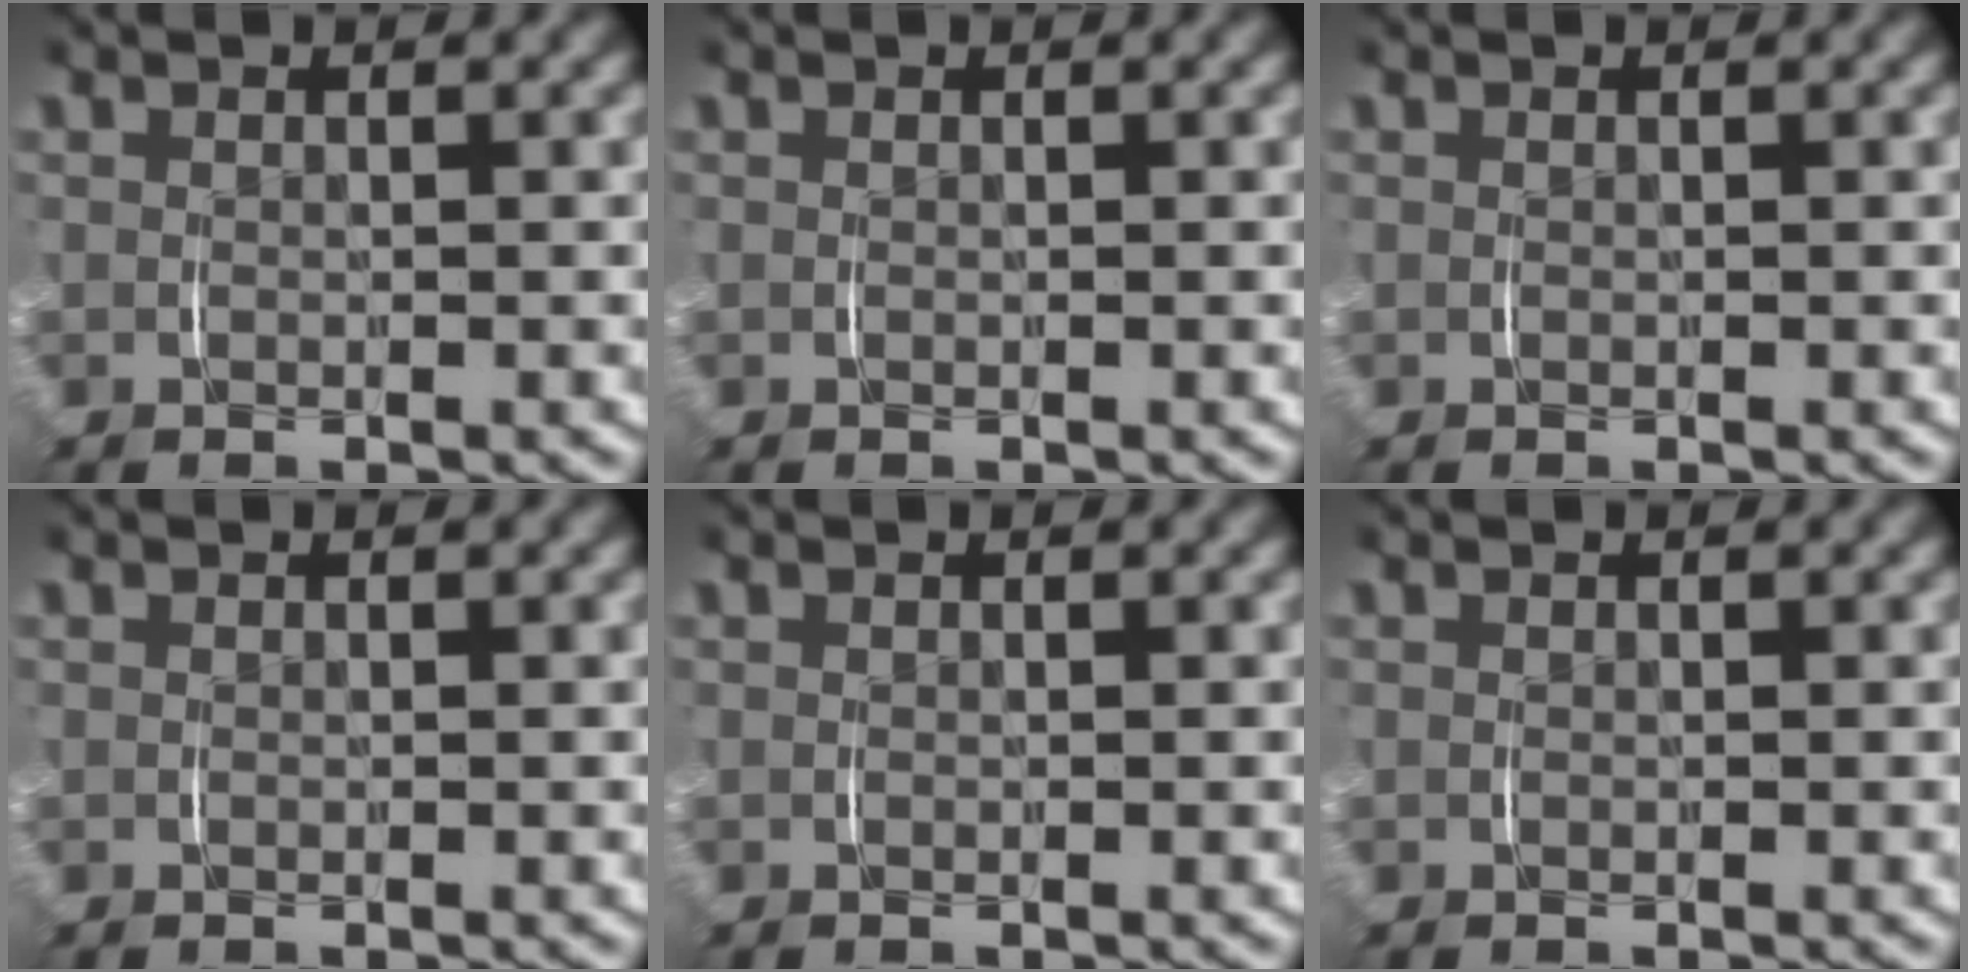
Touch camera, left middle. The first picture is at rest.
{"total": 0.0}
{"total": 0.0}
{"total": 0.0}
{"total": 0.0}
{"total": 0.0}